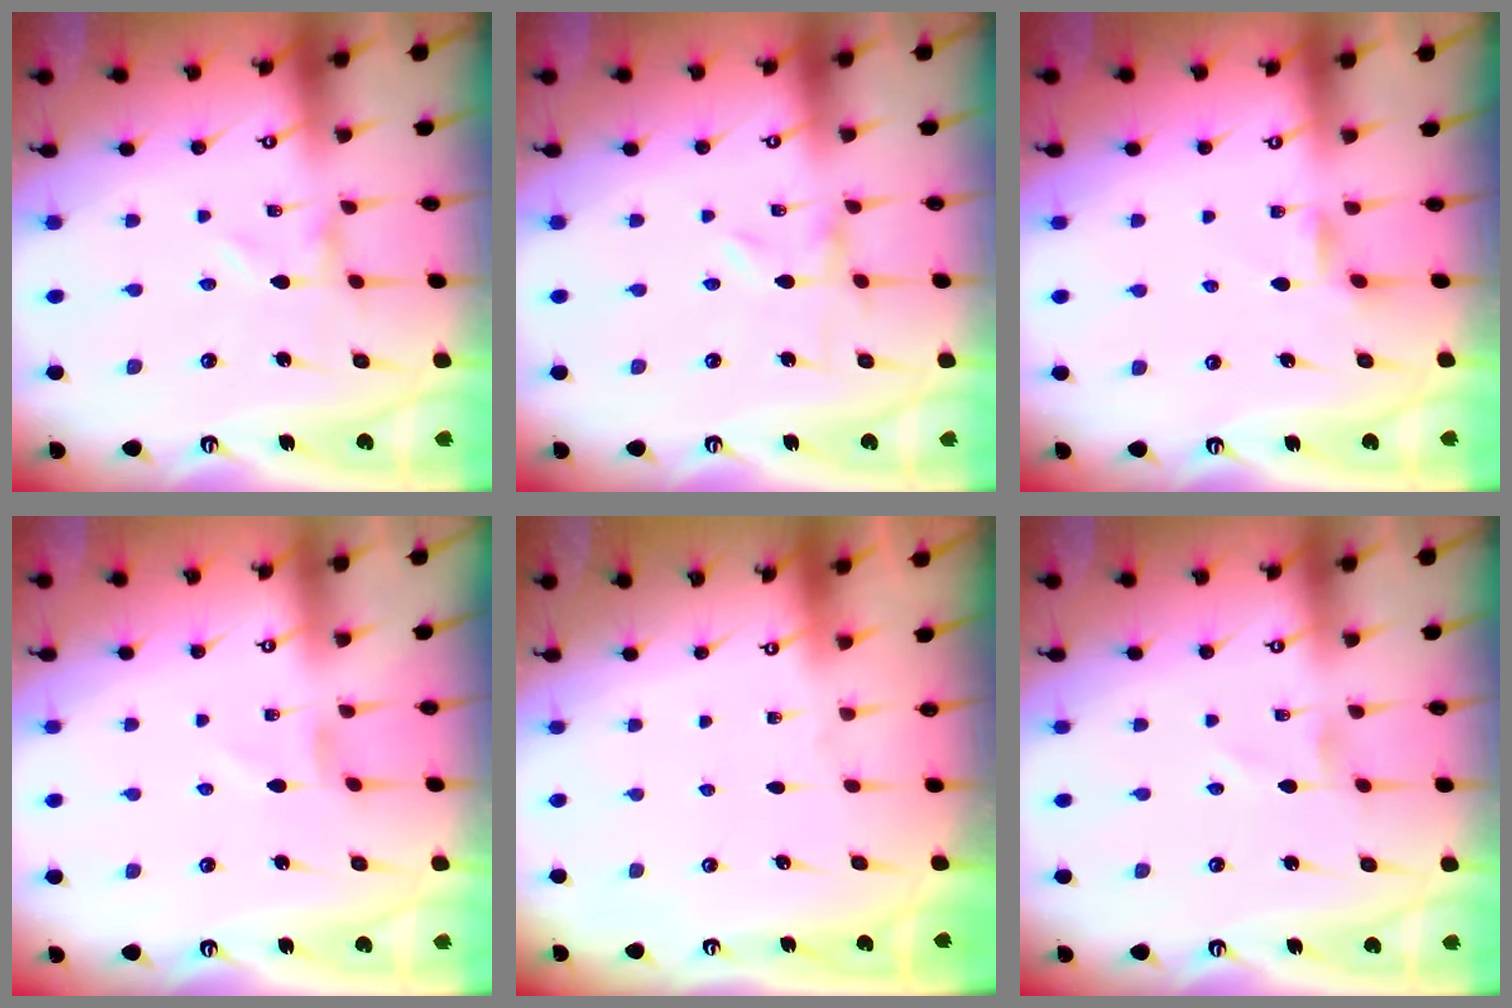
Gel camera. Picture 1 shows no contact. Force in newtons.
{"total": 0.0}
{"total": 2.7, "press": 2.7, "slide": 0.5}
{"total": 1.1, "press": 1.0, "slide": 0.3}
{"total": 0.0}
{"total": 0.0}